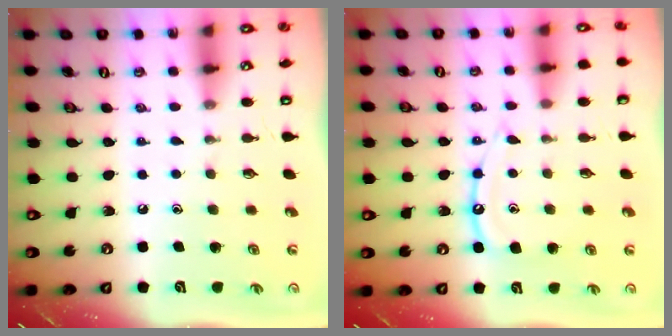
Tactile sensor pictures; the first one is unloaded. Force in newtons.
{"total": 11.2, "press": 11.2, "slide": 1.0}